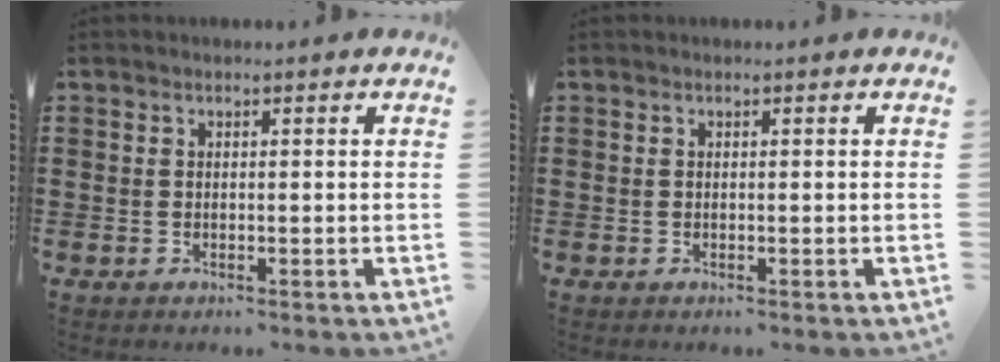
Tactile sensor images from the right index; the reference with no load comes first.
{"total": 0.0}